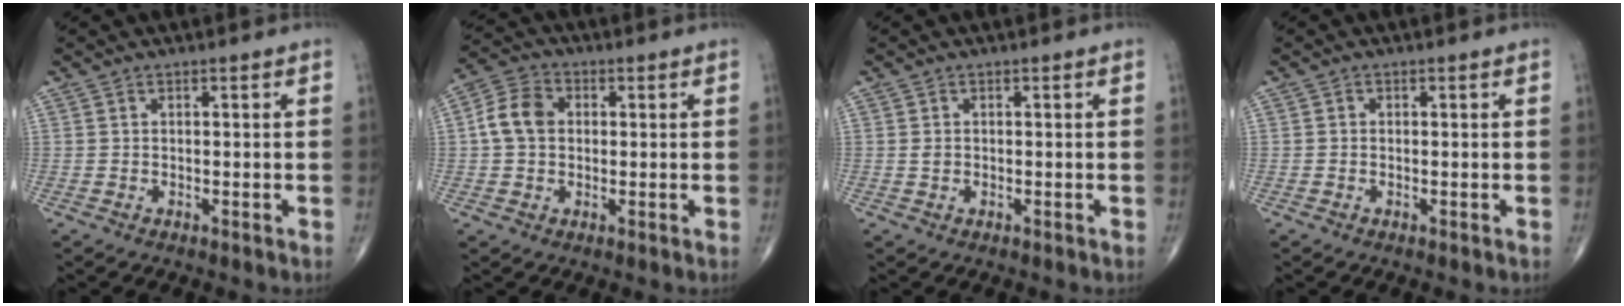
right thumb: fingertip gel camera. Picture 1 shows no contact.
{"total": 7.2, "force": [0.5, 5.6, 4.6], "torque": [-0.080, 0.017, 0.002]}
{"total": 0.9, "force": [0.0, 0.7, 0.6], "torque": [-0.012, -0.001, 0.000]}
{"total": 0.5, "force": [-0.1, 0.5, 0.1], "torque": [0.000, 0.002, -0.004]}